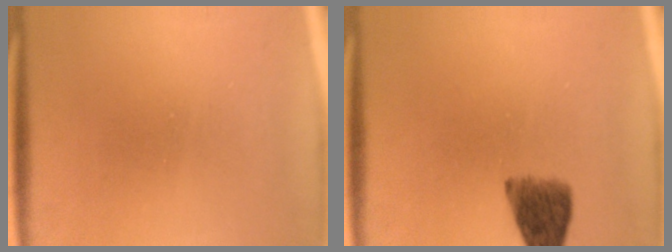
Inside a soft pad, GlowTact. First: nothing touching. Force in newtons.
{"total": 4.3}